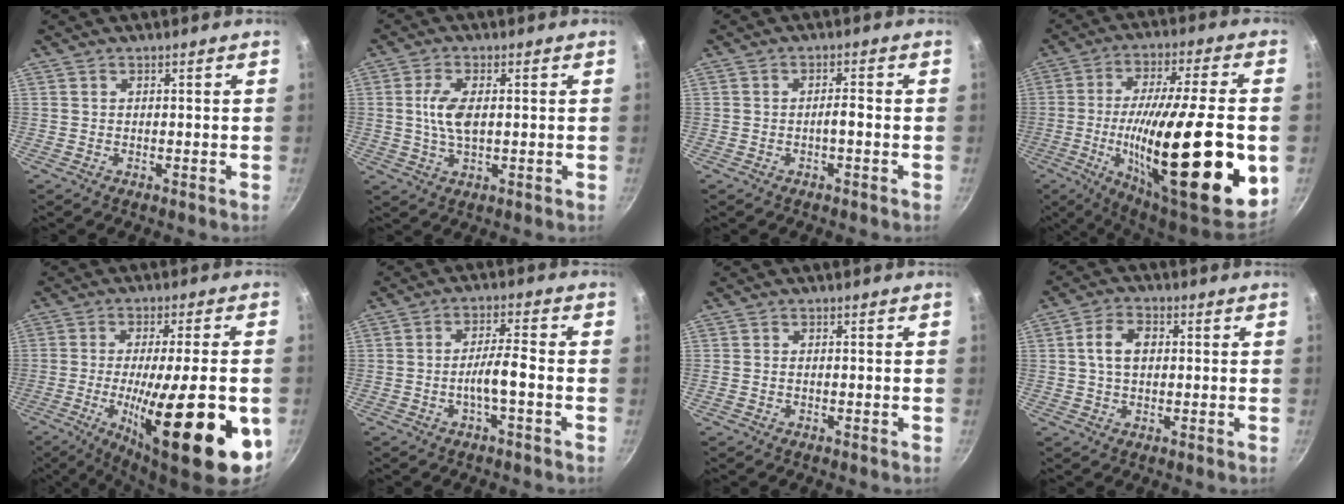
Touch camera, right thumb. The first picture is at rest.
{"total": 6.8, "force": [0.6, 3.4, 5.8], "torque": [-0.117, 0.001, 0.011]}
{"total": 2.1, "force": [-0.8, 0.5, 1.9], "torque": [-0.031, 0.014, -0.014]}
{"total": 32.8, "force": [-5.3, 8.9, 31.1], "torque": [-0.473, 0.000, -0.080]}
{"total": 24.9, "force": [-6.9, 6.3, 23.1], "torque": [-0.326, -0.008, -0.096]}
{"total": 5.3, "force": [-1.9, 0.8, 4.9], "torque": [-0.094, 0.028, -0.037]}
{"total": 0.7, "force": [-0.2, 0.5, 0.3], "torque": [-0.006, 0.002, -0.005]}
{"total": 6.0, "force": [0.7, 4.1, 4.3], "torque": [-0.067, 0.010, 0.008]}